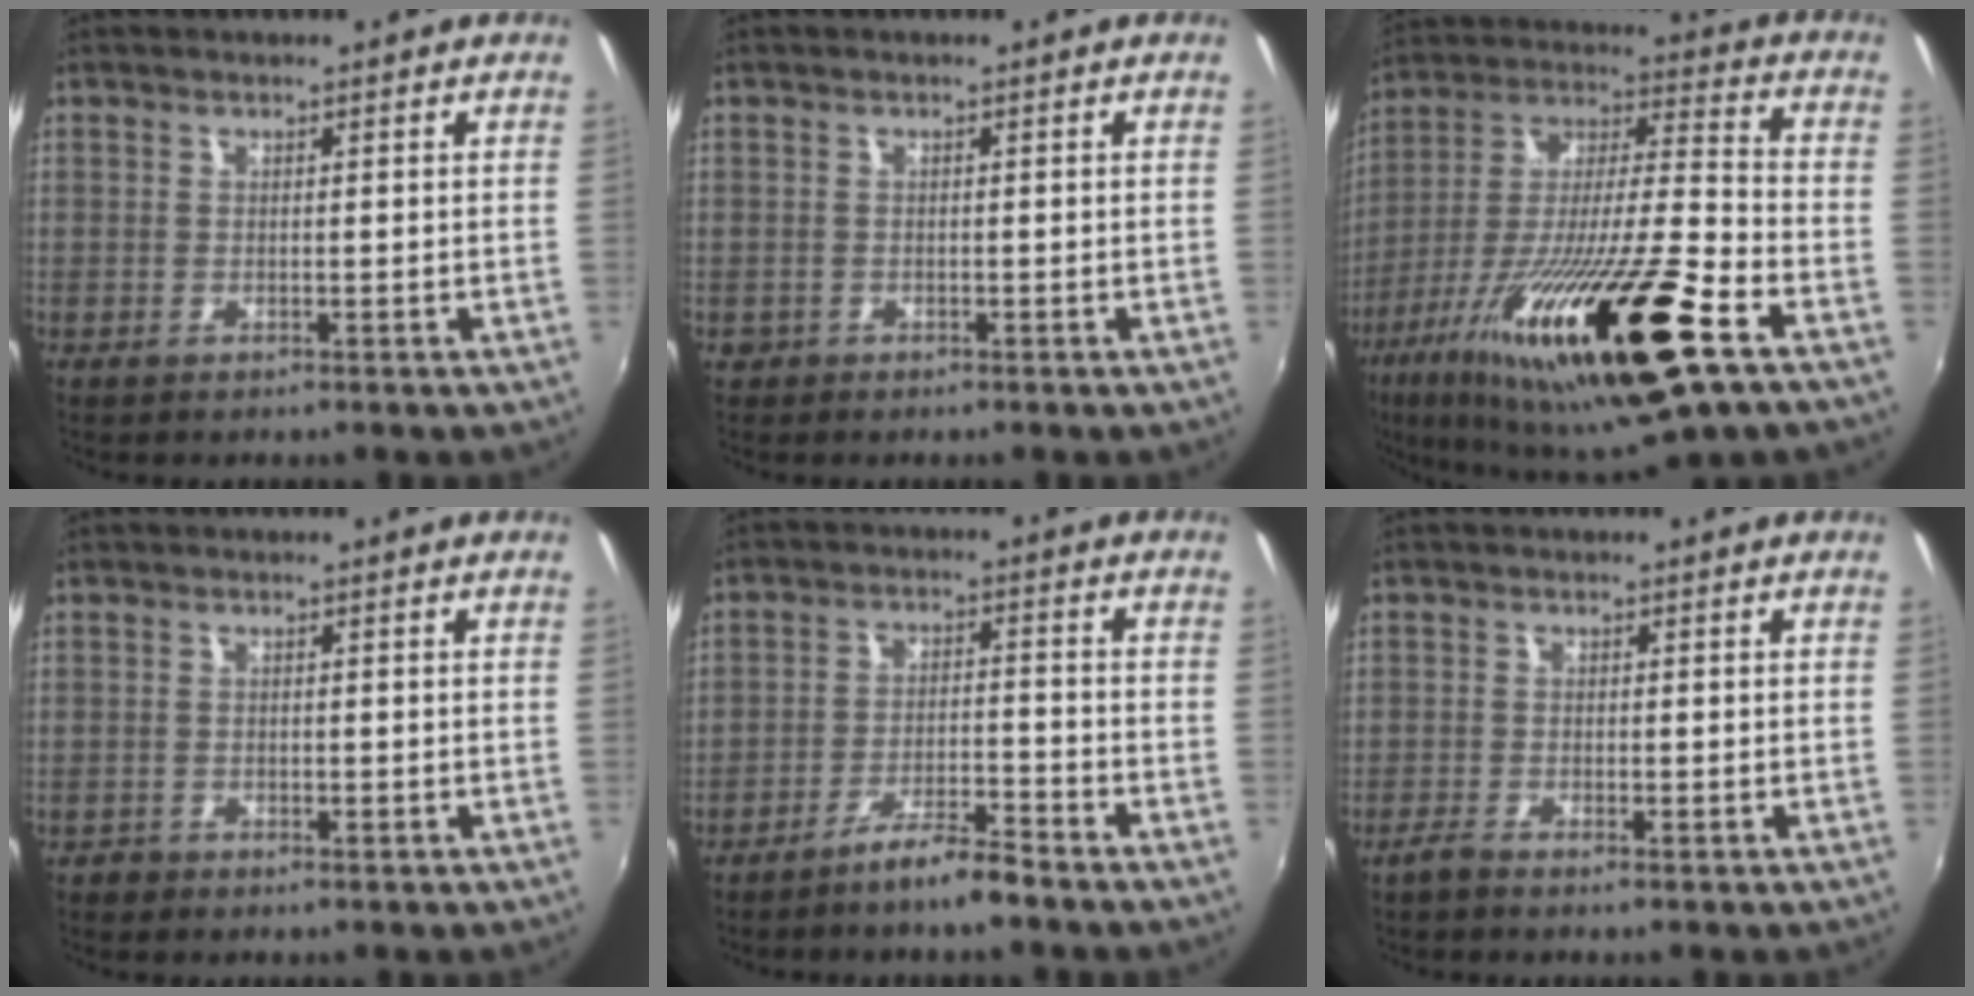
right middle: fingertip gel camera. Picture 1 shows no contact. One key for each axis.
{"total": 1.3, "fx": -0.5, "fy": 1.1, "fz": 0.4, "tx": -0.008, "ty": -0.004, "tz": -0.008}
{"total": 27.1, "fx": -13.1, "fy": 3.3, "fz": 23.5, "tx": -0.420, "ty": -0.056, "tz": -0.235}
{"total": 0.9, "fx": -0.7, "fy": 0.6, "fz": 0.1, "tx": -0.006, "ty": -0.004, "tz": -0.014}
{"total": 5.3, "fx": -4.6, "fy": -0.2, "fz": 2.7, "tx": -0.064, "ty": 0.002, "tz": -0.082}
{"total": 1.5, "fx": -1.3, "fy": 0.0, "fz": 0.8, "tx": -0.027, "ty": -0.003, "tz": -0.029}